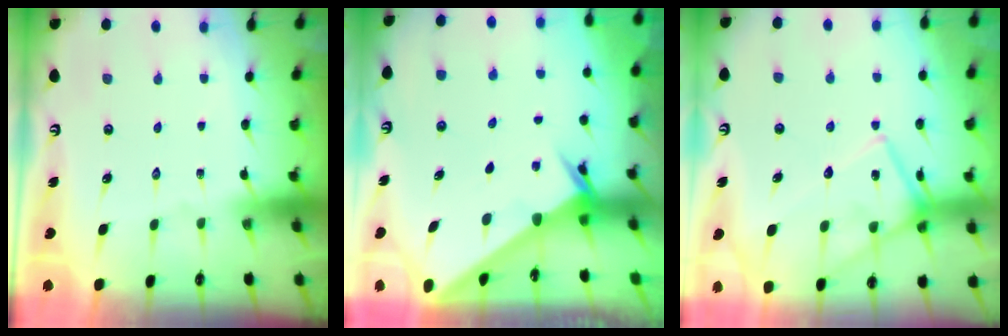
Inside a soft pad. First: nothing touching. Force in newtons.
{"total": 2.4, "press": 2.4, "slide": 0.3}
{"total": 16.3, "press": 16.3, "slide": 0.8}